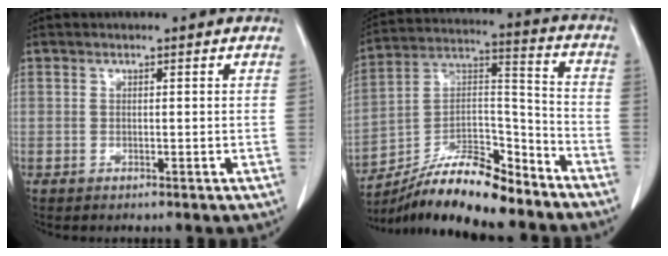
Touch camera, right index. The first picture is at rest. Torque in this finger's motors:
{"motor_torque": [0.53, -0.67, 0.47, 0.08]}